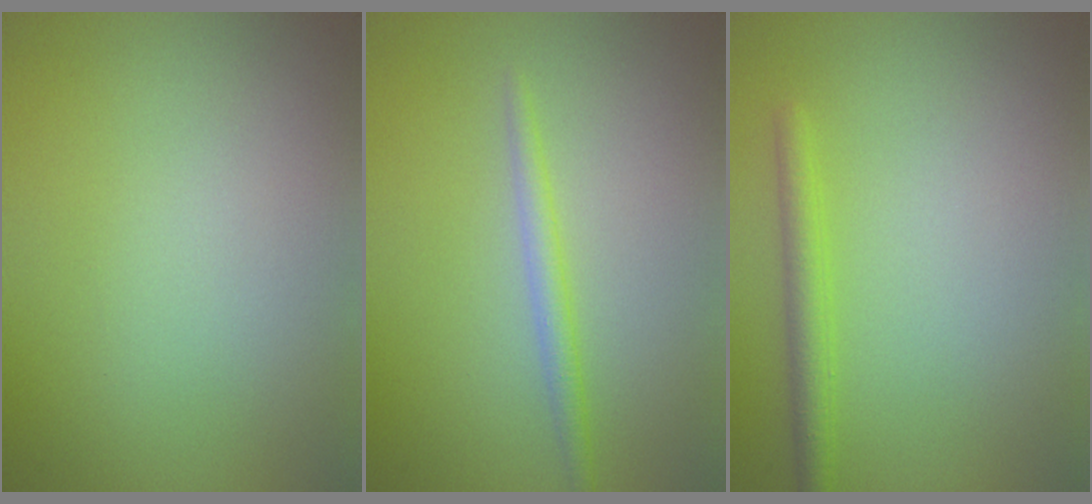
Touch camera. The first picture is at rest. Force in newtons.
{"total": 1.6, "press": 1.6, "slide": 0.0}
{"total": 2.0, "press": 2.0, "slide": 0.1}